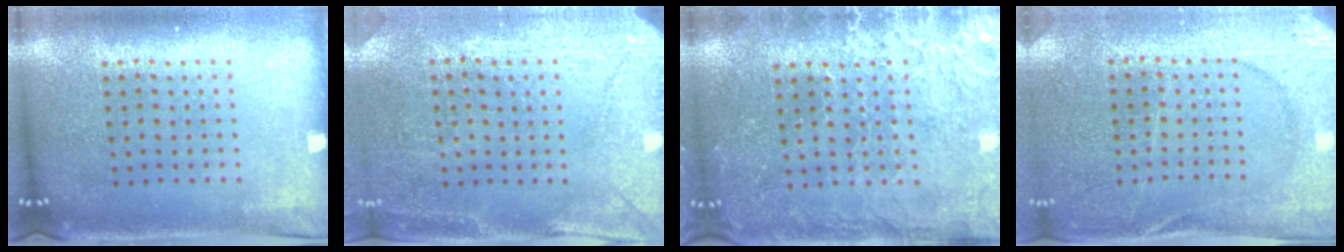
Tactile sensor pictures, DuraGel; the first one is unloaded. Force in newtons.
{"total": 3.0, "press": 2.8, "slide": 1.0}
{"total": 3.3, "press": 3.2, "slide": 1.0}
{"total": 2.9, "press": 2.9, "slide": 0.3}